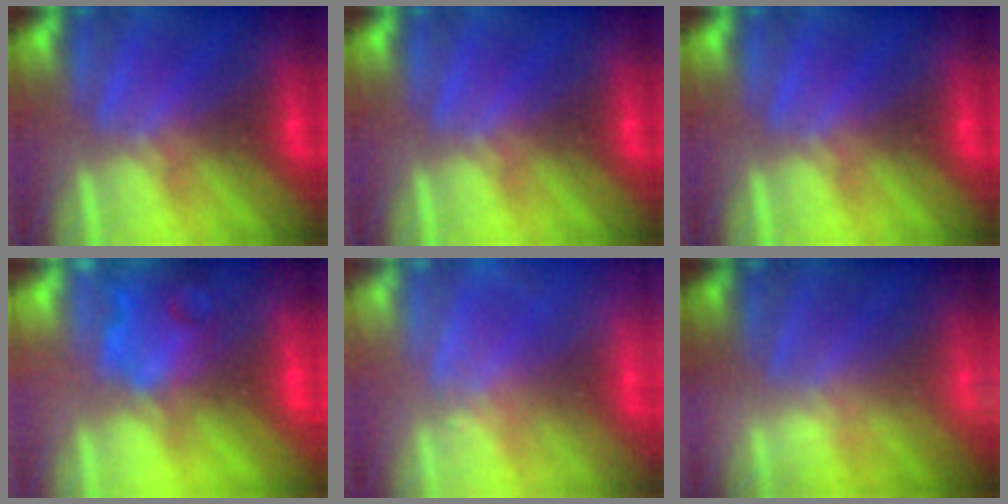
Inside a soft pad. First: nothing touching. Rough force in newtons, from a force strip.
{"total": 0.0}
{"total": 0.0}
{"total": 10.7}
{"total": 2.6}
{"total": 2.1}